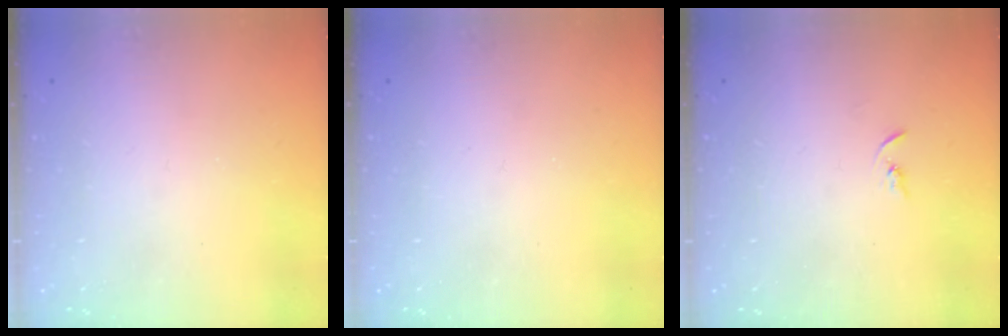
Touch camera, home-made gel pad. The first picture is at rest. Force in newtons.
{"total": 0.0}
{"total": 2.2, "press": 2.2, "slide": 0.2}